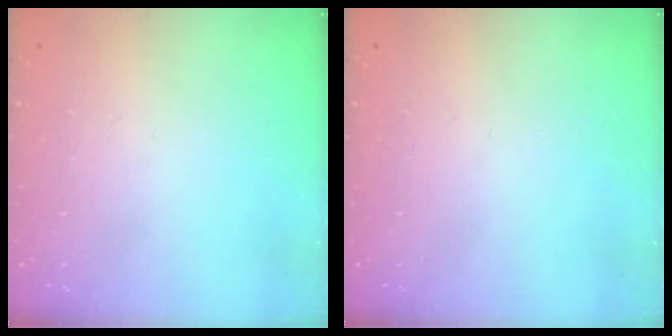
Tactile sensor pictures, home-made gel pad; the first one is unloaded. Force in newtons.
{"total": 0.0}